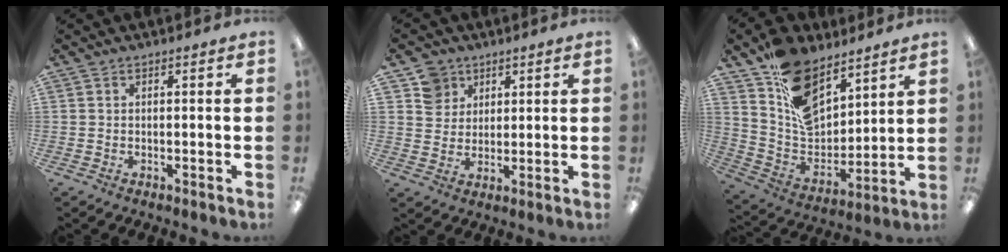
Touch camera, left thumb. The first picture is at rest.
{"total": 6.6, "force": [3.8, 5.4, 0.2], "torque": [-0.009, -0.011, 0.072]}
{"total": 15.4, "force": [9.6, 8.8, 8.3], "torque": [-0.149, -0.052, 0.185]}